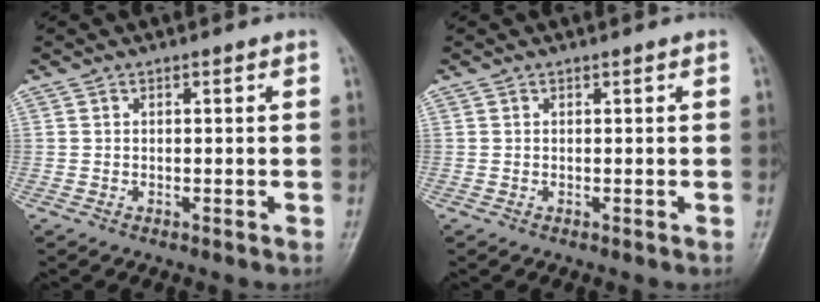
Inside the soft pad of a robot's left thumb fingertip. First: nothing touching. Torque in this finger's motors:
{"motor_torque": [0.01, 0.01, 0.00, -0.05, 0.00]}